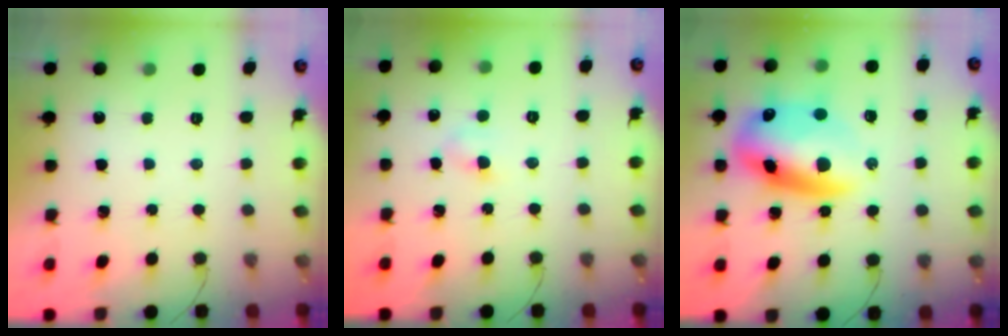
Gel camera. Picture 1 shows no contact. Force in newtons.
{"total": 2.9, "press": 2.8, "slide": 1.0}
{"total": 16.4, "press": 16.1, "slide": 3.5}